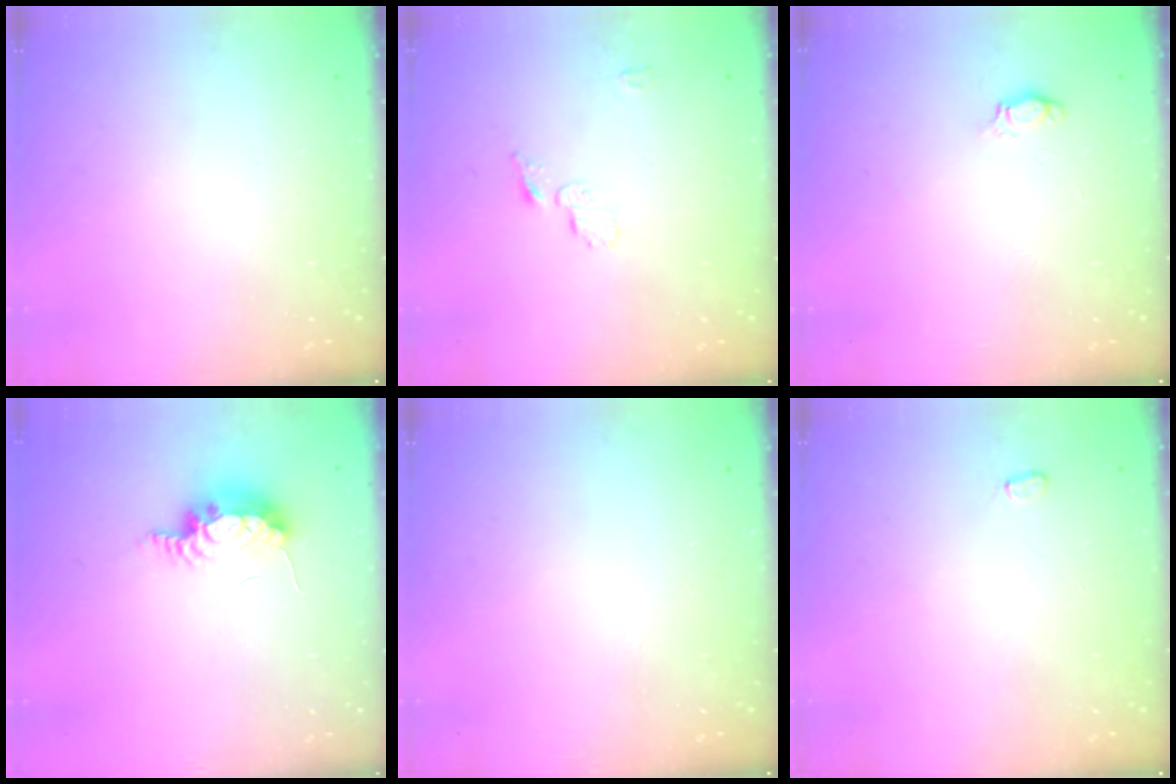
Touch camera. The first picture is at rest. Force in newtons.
{"total": 4.0, "press": 4.0, "slide": 0.5}
{"total": 3.0, "press": 2.9, "slide": 0.4}
{"total": 7.4, "press": 7.1, "slide": 1.9}
{"total": 0.0}
{"total": 2.8, "press": 2.8, "slide": 0.4}